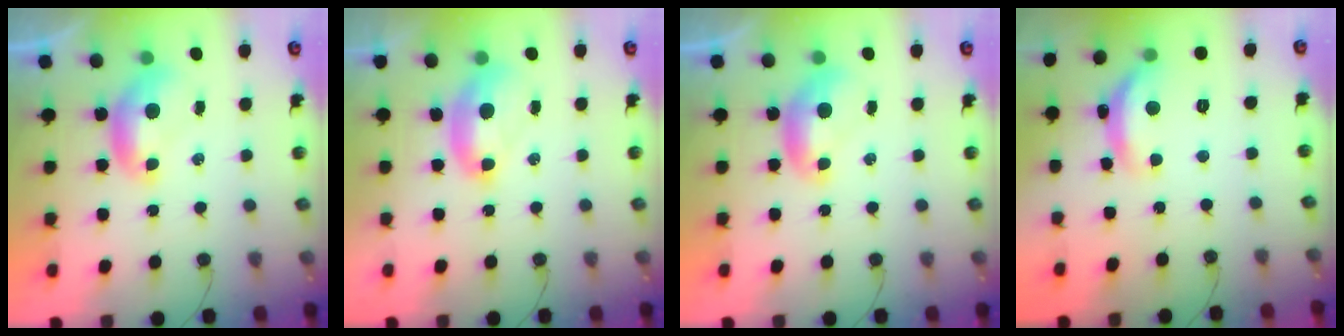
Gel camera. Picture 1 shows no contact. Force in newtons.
{"total": 2.6, "press": 2.6, "slide": 0.6}
{"total": 0.0}
{"total": 6.6, "press": 6.6, "slide": 0.7}